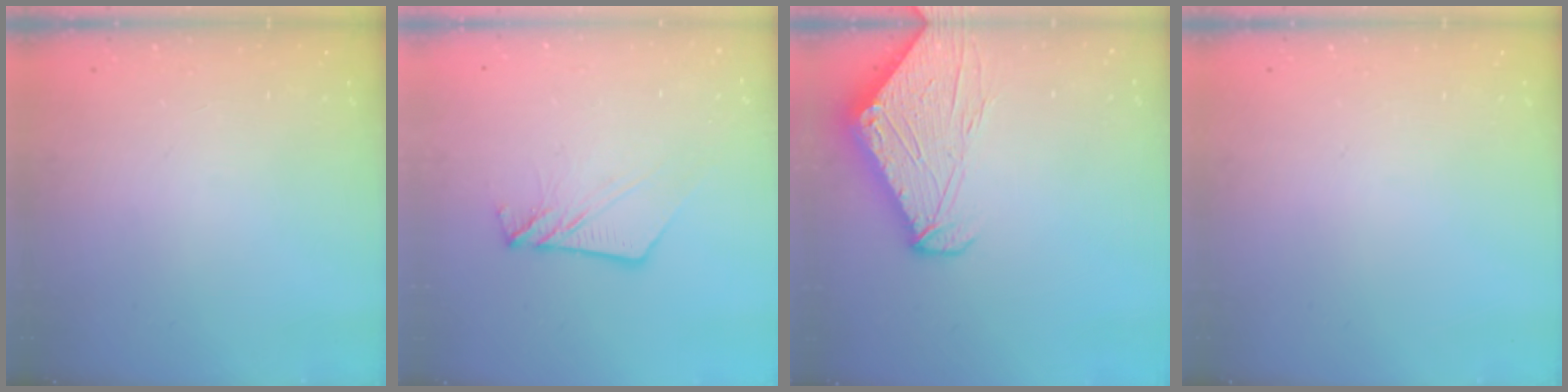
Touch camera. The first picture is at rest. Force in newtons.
{"total": 9.0, "press": 8.9, "slide": 0.8}
{"total": 10.2, "press": 10.1, "slide": 1.3}
{"total": 0.0}